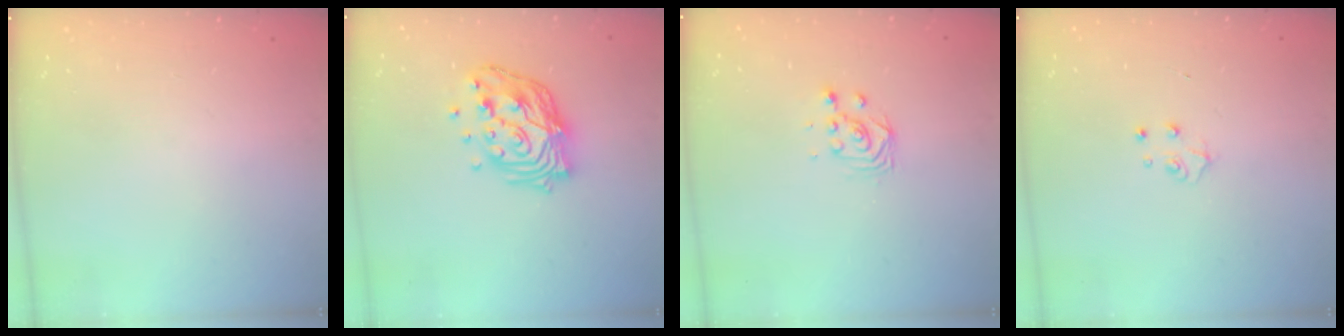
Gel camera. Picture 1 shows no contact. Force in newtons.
{"total": 14.8, "press": 14.7, "slide": 1.5}
{"total": 2.8, "press": 2.8, "slide": 0.3}
{"total": 4.0, "press": 4.0, "slide": 0.5}